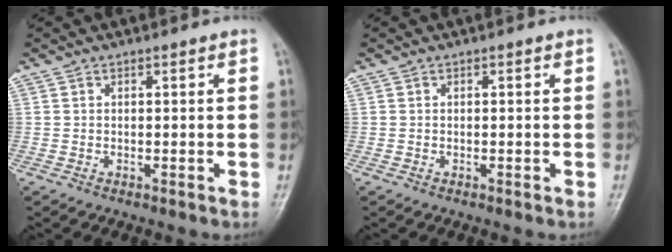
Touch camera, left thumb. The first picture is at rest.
{"total": 0.0}